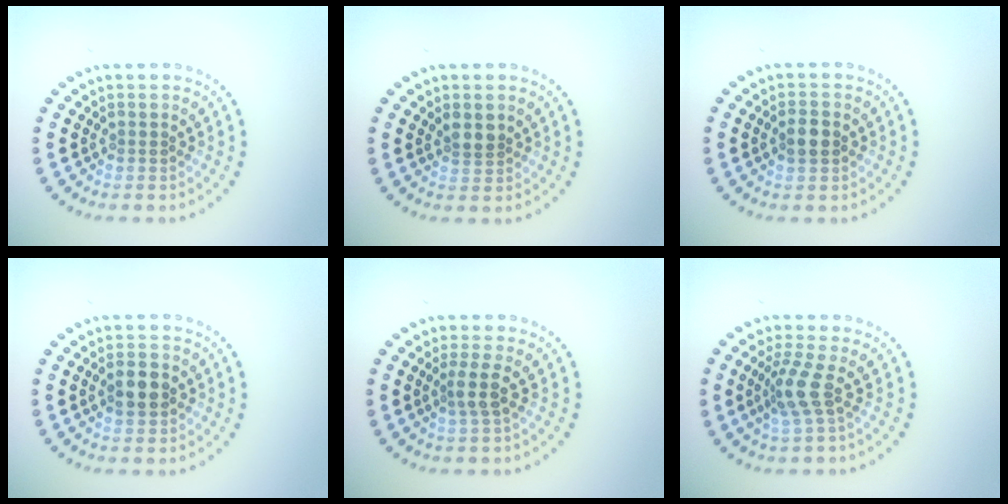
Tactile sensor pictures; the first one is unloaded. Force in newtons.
{"total": 1.7, "press": 1.5, "slide": 0.8}
{"total": 2.0, "press": 2.0, "slide": 0.2}
{"total": 3.0, "press": 3.0, "slide": 0.1}
{"total": 2.1, "press": 1.7, "slide": 1.3}
{"total": 2.9, "press": 2.1, "slide": 2.1}